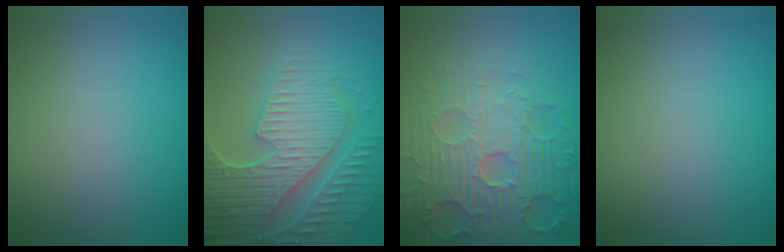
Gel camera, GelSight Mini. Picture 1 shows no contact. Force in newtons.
{"total": 8.9, "press": 6.3, "slide": 6.3}
{"total": 7.5, "press": 6.1, "slide": 4.3}
{"total": 0.0}